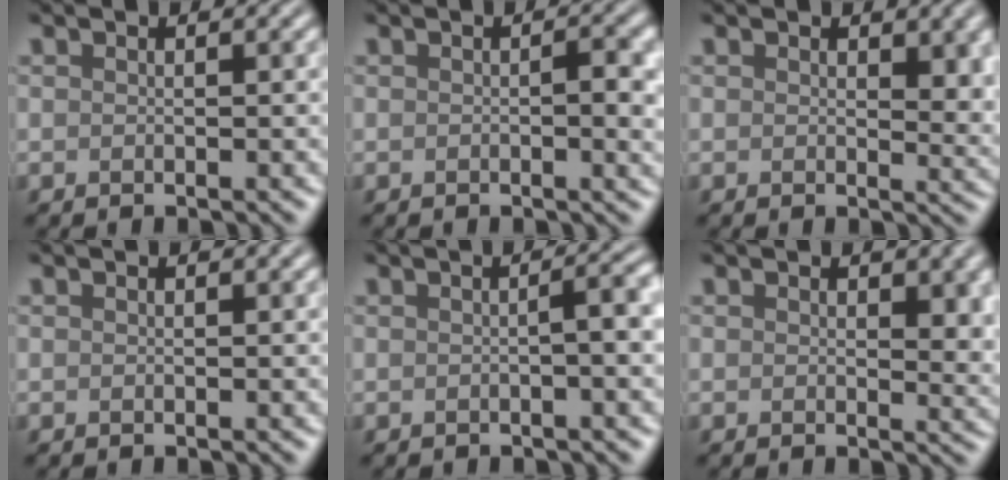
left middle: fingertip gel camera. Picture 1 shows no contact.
{"total": 2.3, "force": [-0.1, 0.5, 2.2], "torque": [-0.032, -0.002, -0.002]}
{"total": 2.9, "force": [0.9, 1.4, 2.3], "torque": [-0.025, -0.006, 0.014]}
{"total": 0.0}
{"total": 3.1, "force": [0.0, 0.8, 3.0], "torque": [-0.033, 0.012, -0.005]}
{"total": 2.6, "force": [0.7, 1.2, 2.2], "torque": [-0.022, -0.005, 0.011]}